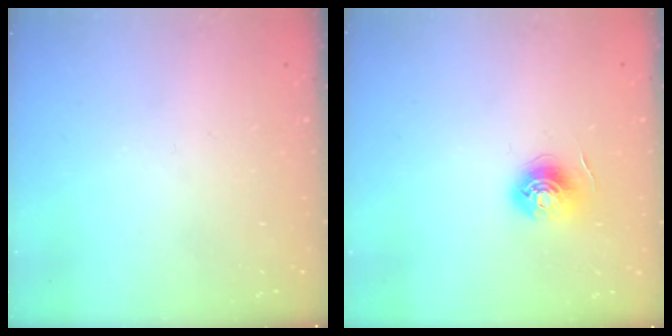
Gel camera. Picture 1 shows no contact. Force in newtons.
{"total": 6.1, "press": 6.1, "slide": 0.5}